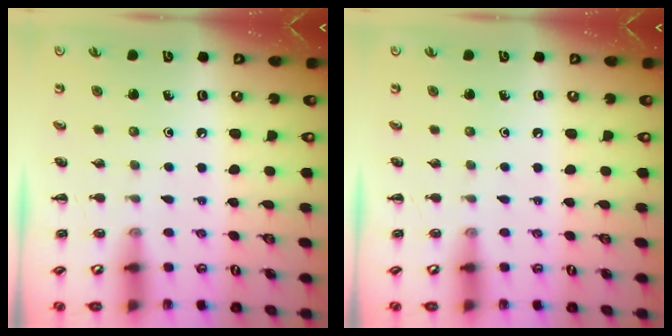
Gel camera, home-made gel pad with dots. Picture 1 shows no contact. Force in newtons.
{"total": 0.0}